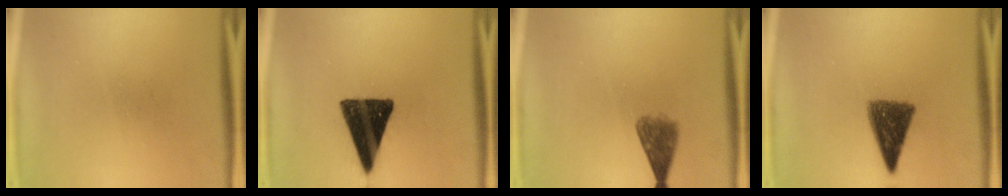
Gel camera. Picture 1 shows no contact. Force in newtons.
{"total": 15.8}
{"total": 4.1}
{"total": 9.0}